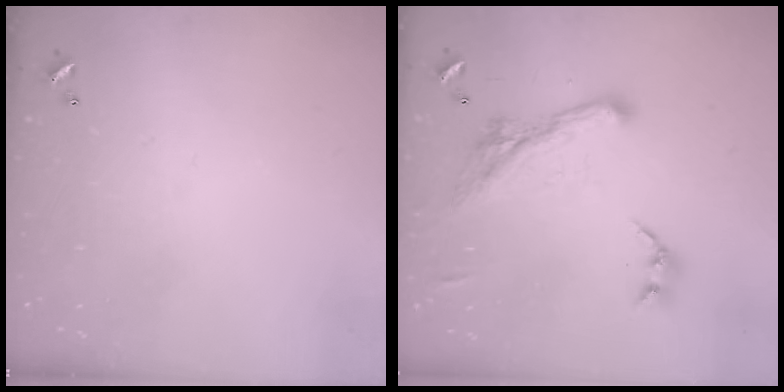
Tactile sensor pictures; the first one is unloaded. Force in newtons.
{"total": 5.6, "press": 5.3, "slide": 1.6}